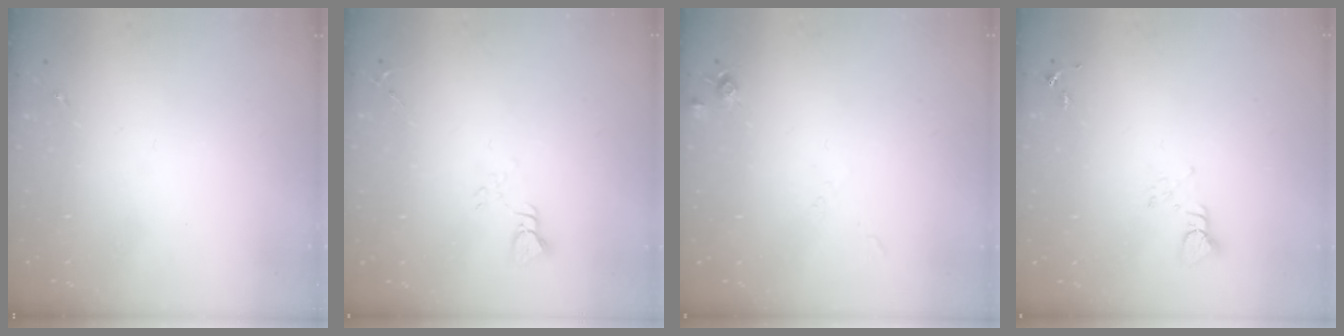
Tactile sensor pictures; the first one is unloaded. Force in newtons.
{"total": 2.8, "press": 2.8, "slide": 0.2}
{"total": 5.4, "press": 5.4, "slide": 0.6}
{"total": 3.9, "press": 3.9, "slide": 0.4}